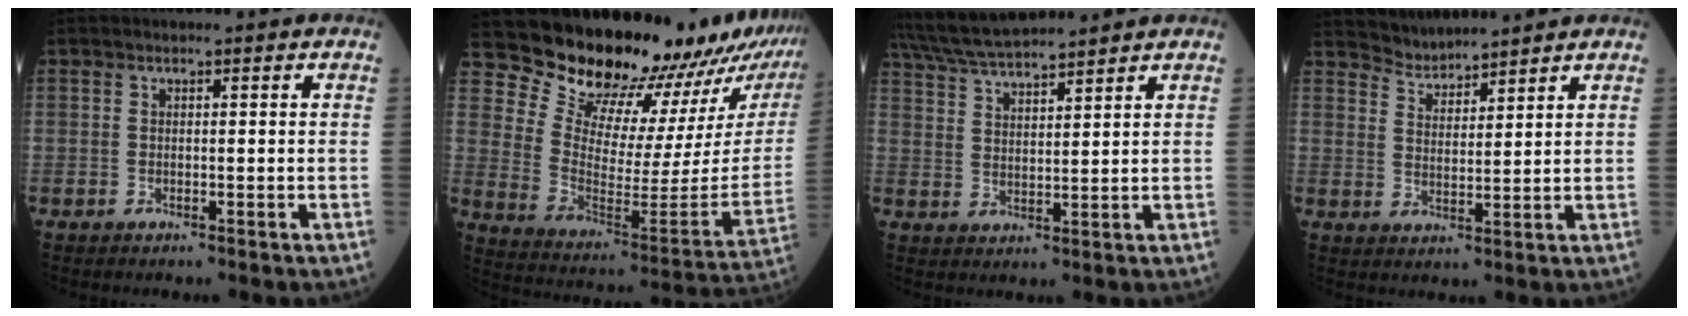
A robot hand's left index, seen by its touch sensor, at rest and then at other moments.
{"total": 25.6, "force": [23.9, 2.7, 8.8], "torque": [-0.142, -0.130, 0.326]}
{"total": 9.9, "force": [9.2, 0.2, 3.7], "torque": [-0.076, 0.031, 0.169]}
{"total": 4.5, "force": [4.5, 0.3, -0.4], "torque": [0.001, 0.018, 0.089]}